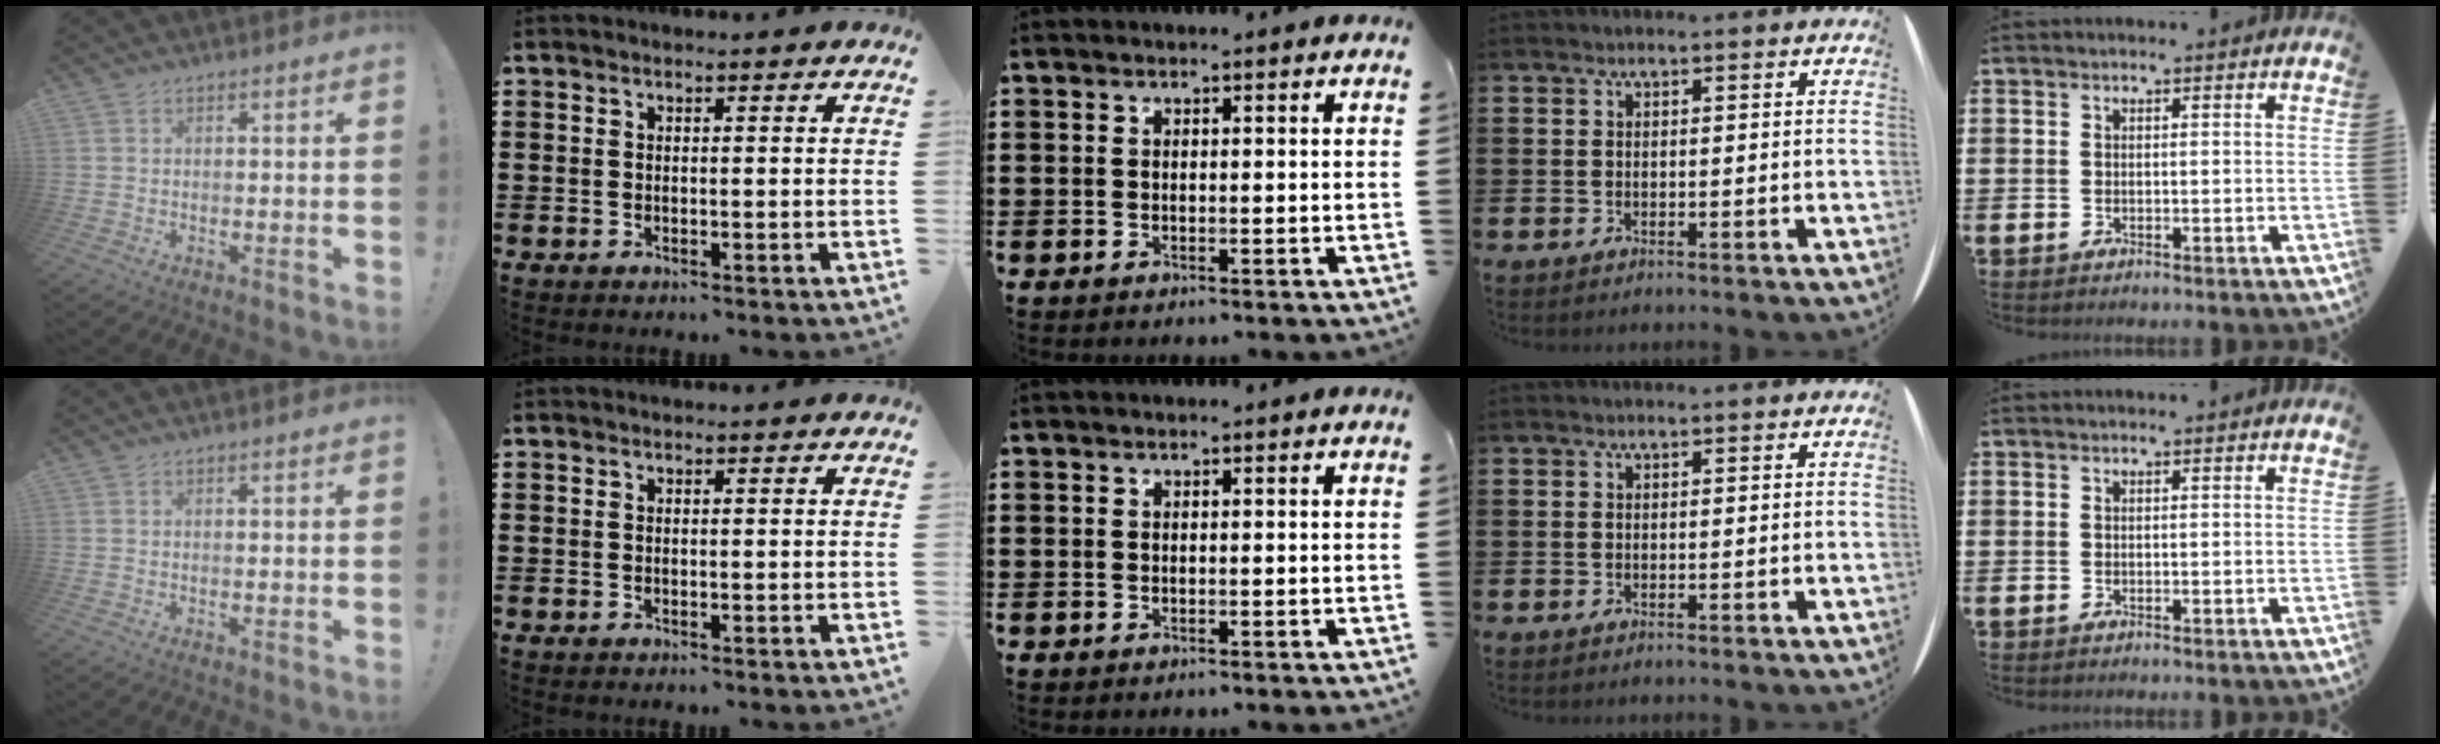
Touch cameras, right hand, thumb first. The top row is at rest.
{}